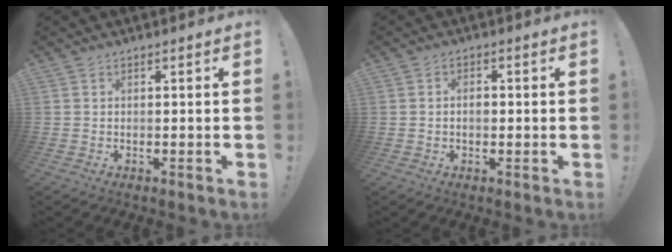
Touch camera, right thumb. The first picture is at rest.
{"total": 2.0, "force": [-0.3, 1.4, 1.4], "torque": [-0.020, 0.006, -0.008]}